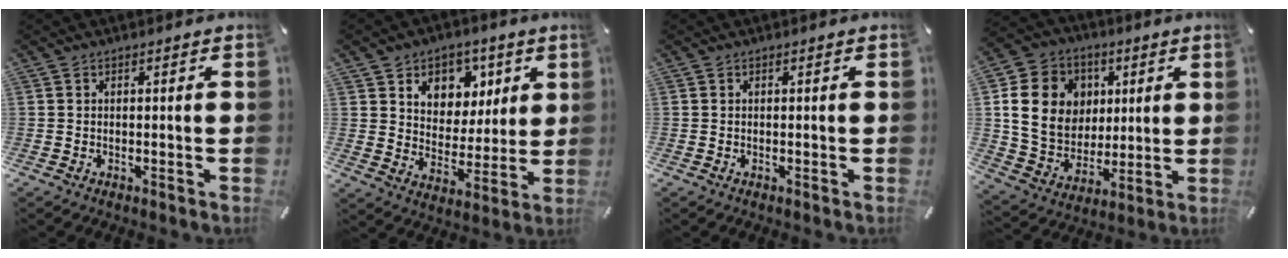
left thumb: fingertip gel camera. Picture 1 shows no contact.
{"total": 9.5, "force": [3.9, 8.3, 2.3], "torque": [-0.026, -0.032, 0.071]}
{"total": 0.0}
{"total": 17.0, "force": [3.8, 14.9, 7.2], "torque": [-0.137, 0.001, 0.077]}